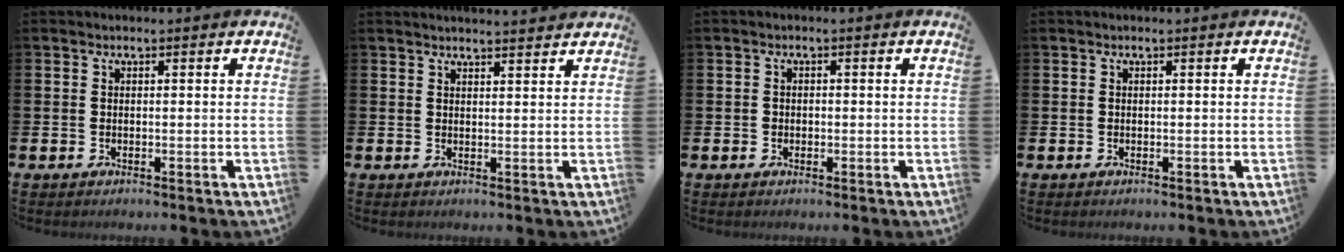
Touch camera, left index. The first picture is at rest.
{"total": 2.3, "force": [2.3, -0.1, 0.0], "torque": [0.006, -0.016, 0.040]}
{"total": 0.9, "force": [-0.2, 0.8, 0.3], "torque": [-0.001, 0.004, -0.008]}
{"total": 0.0}